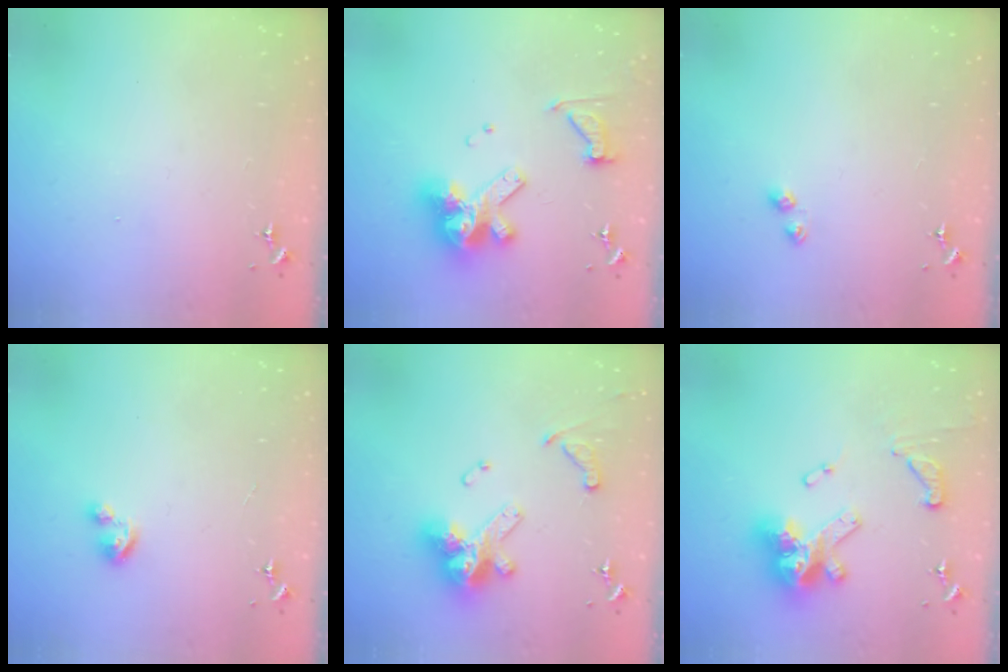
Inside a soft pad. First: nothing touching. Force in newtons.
{"total": 16.5, "press": 16.4, "slide": 1.6}
{"total": 3.5, "press": 3.4, "slide": 0.5}
{"total": 4.4, "press": 4.3, "slide": 0.4}
{"total": 16.0, "press": 15.9, "slide": 1.7}
{"total": 19.0, "press": 18.9, "slide": 1.8}